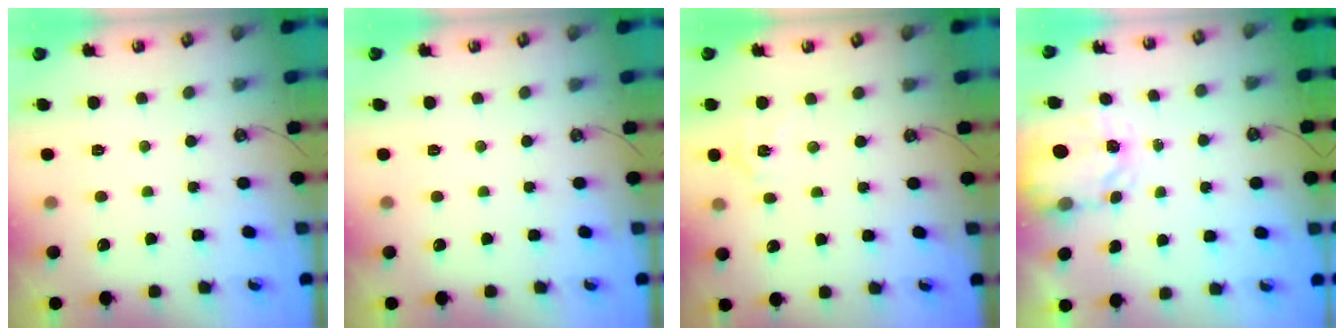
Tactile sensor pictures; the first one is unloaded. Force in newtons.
{"total": 0.0}
{"total": 6.4, "press": 6.3, "slide": 0.6}
{"total": 3.5, "press": 3.5, "slide": 0.4}